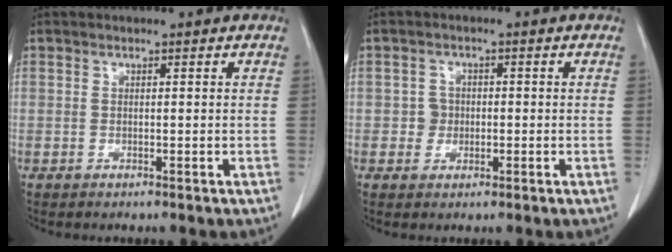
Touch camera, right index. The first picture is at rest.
{"total": 2.3, "force": [-0.1, 2.2, 0.5], "torque": [0.005, 0.010, 0.000]}